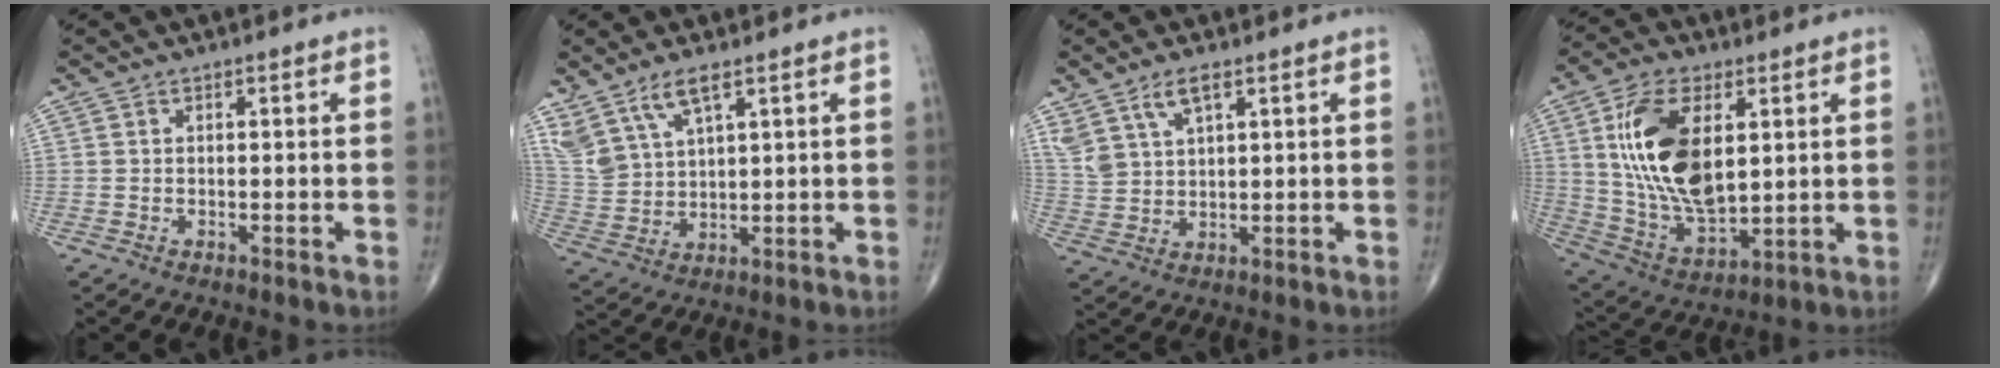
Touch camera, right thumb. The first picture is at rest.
{"total": 8.4, "force": [5.8, 3.0, 5.4], "torque": [-0.114, -0.021, 0.128]}
{"total": 6.2, "force": [3.9, 2.5, 4.1], "torque": [-0.083, -0.015, 0.083]}
{"total": 18.7, "force": [4.3, 9.6, 15.4], "torque": [-0.285, -0.018, 0.090]}